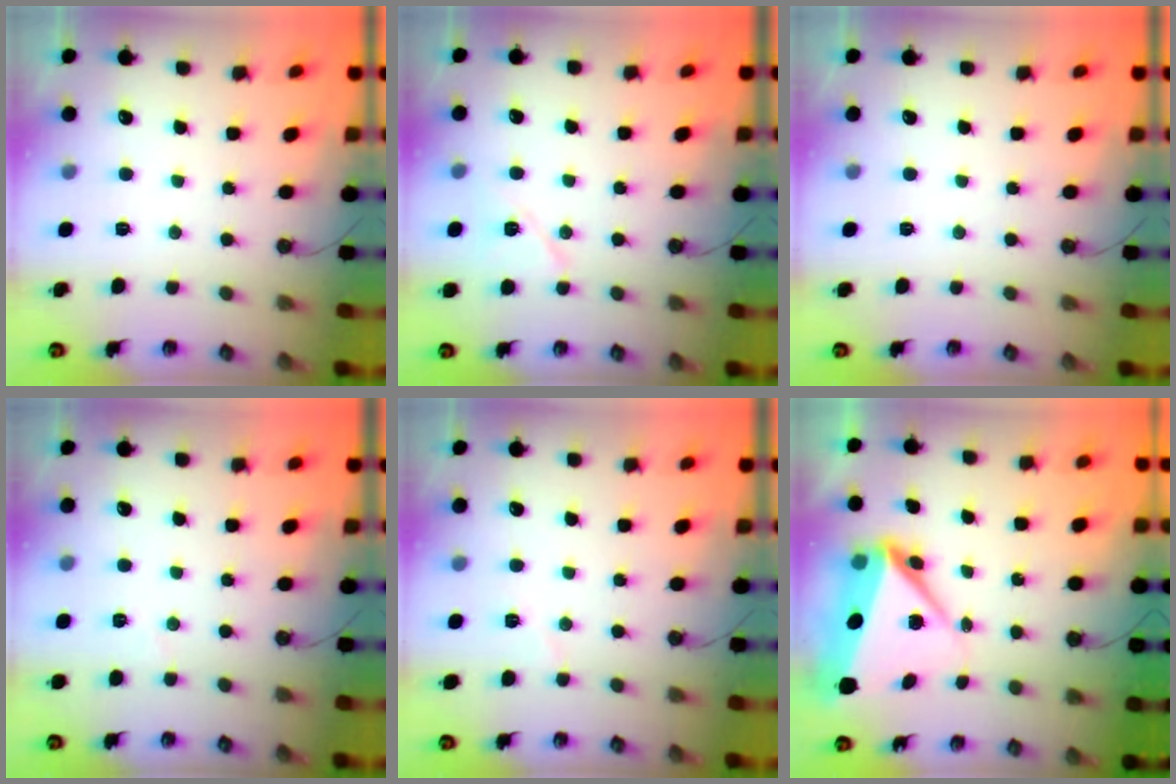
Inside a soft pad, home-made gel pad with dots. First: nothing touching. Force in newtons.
{"total": 8.1, "press": 8.1, "slide": 1.1}
{"total": 0.0}
{"total": 3.0, "press": 2.6, "slide": 1.4}
{"total": 4.4, "press": 3.9, "slide": 1.9}
{"total": 10.1, "press": 10.0, "slide": 1.7}